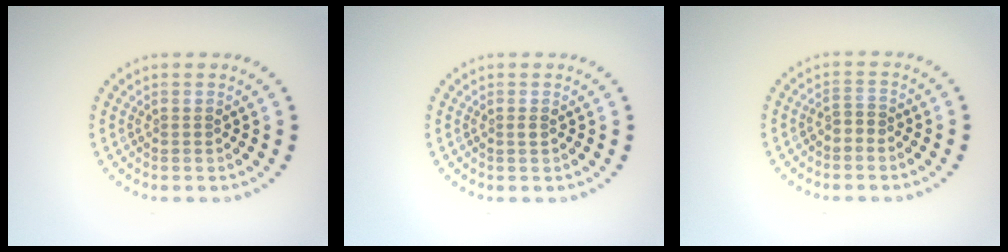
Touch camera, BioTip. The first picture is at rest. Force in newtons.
{"total": 0.5, "press": 0.3, "slide": 0.4}
{"total": 1.2, "press": 1.0, "slide": 0.7}